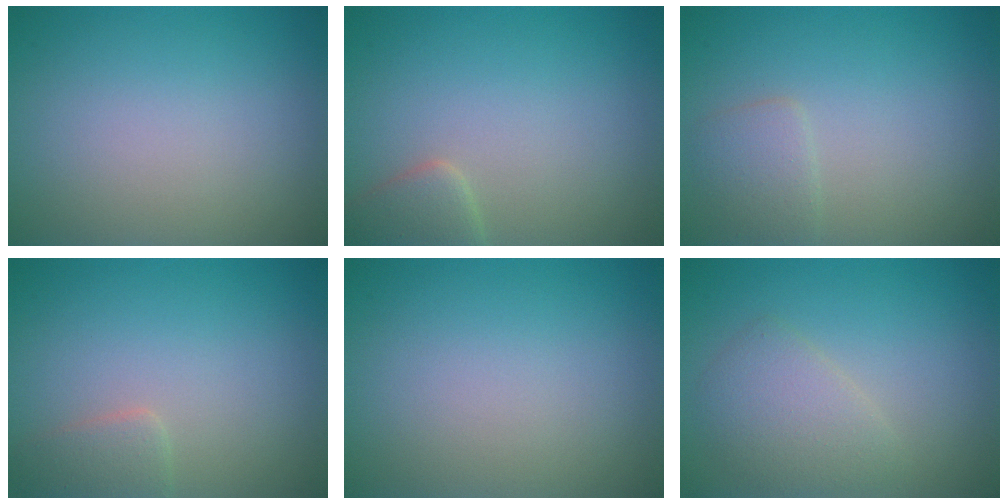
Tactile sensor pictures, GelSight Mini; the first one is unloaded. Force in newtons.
{"total": 2.5, "press": 2.5, "slide": 0.2}
{"total": 1.8, "press": 1.8, "slide": 0.0}
{"total": 1.7, "press": 1.7, "slide": 0.1}
{"total": 0.0}
{"total": 2.9, "press": 2.9, "slide": 0.1}